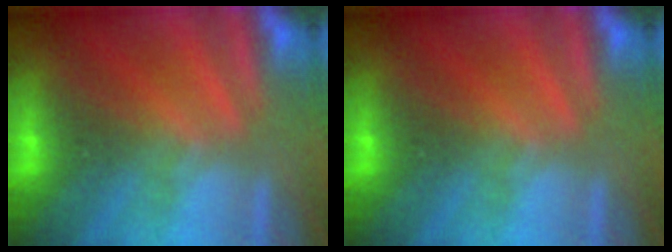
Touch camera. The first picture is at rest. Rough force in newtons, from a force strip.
{"total": 0.0}